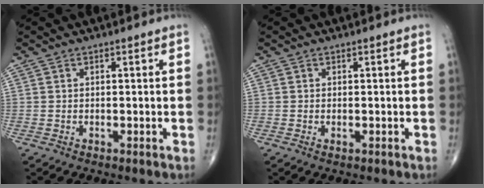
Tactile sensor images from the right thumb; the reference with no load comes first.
{"total": 0.6, "force": [-0.3, 0.3, 0.5], "torque": [-0.005, -0.001, -0.005]}